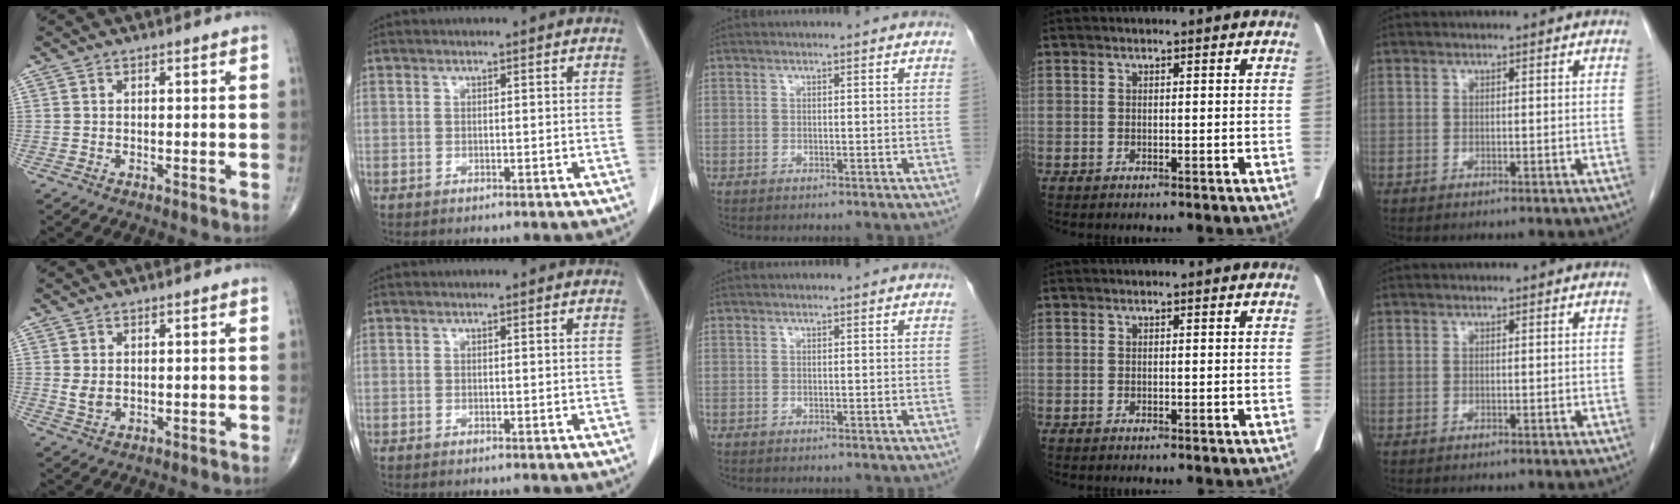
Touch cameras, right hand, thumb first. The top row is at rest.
{"thumb": {"total": 2.5, "force": [0.6, 1.7, 1.8], "torque": [-0.029, -0.007, 0.019]}}